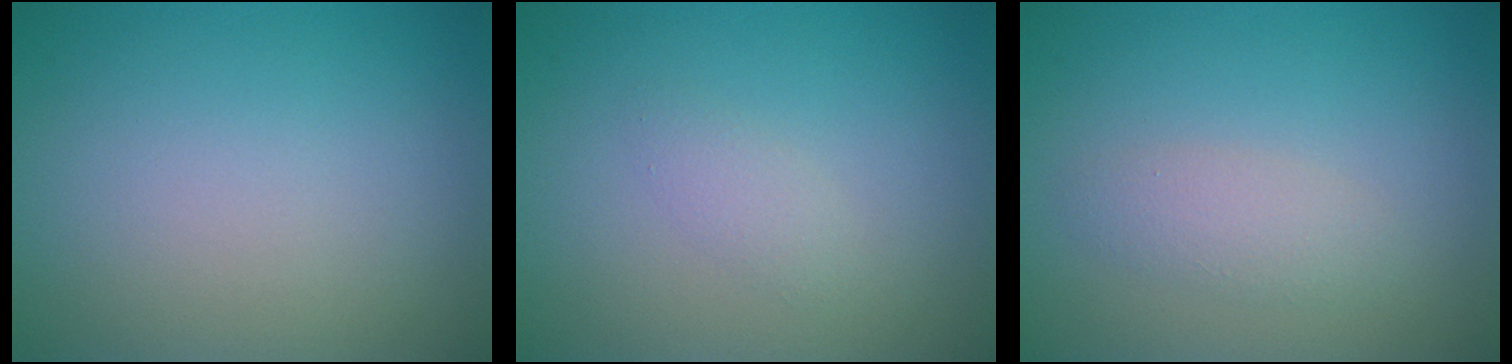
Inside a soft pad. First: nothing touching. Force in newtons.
{"total": 1.1, "press": 1.1, "slide": 0.1}
{"total": 1.8, "press": 1.8, "slide": 0.0}